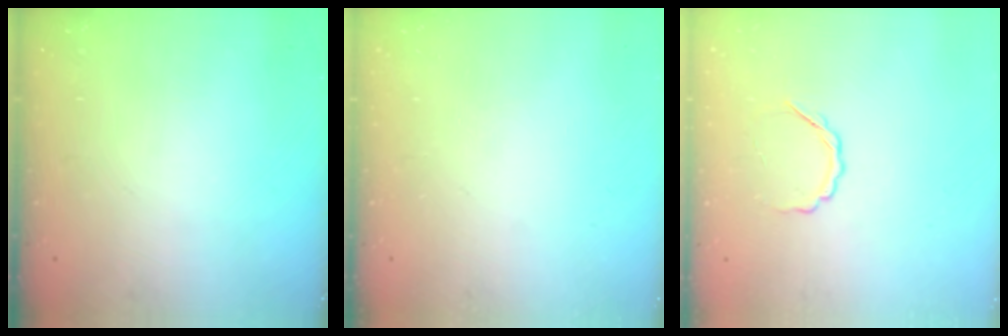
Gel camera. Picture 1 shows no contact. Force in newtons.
{"total": 0.0}
{"total": 4.0, "press": 3.9, "slide": 0.9}